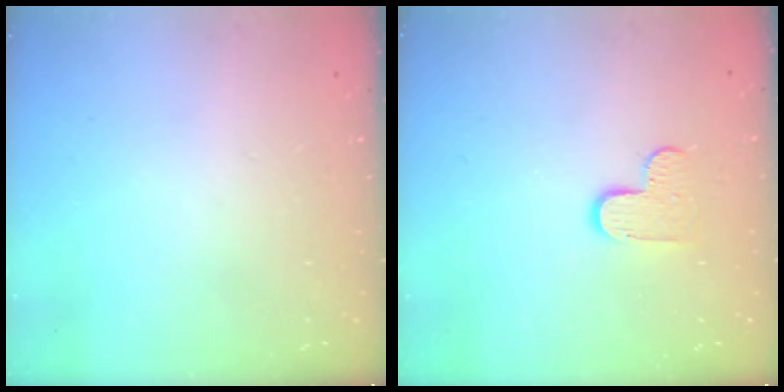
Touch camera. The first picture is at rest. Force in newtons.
{"total": 6.8, "press": 6.8, "slide": 0.3}